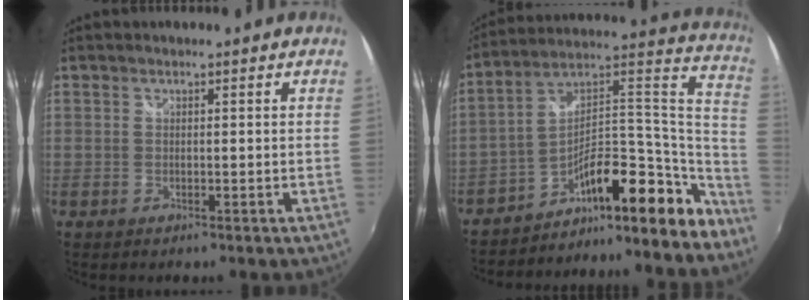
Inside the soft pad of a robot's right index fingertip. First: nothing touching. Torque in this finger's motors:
{"motor_torque": [0.73, -0.73, 0.72, 0.07]}